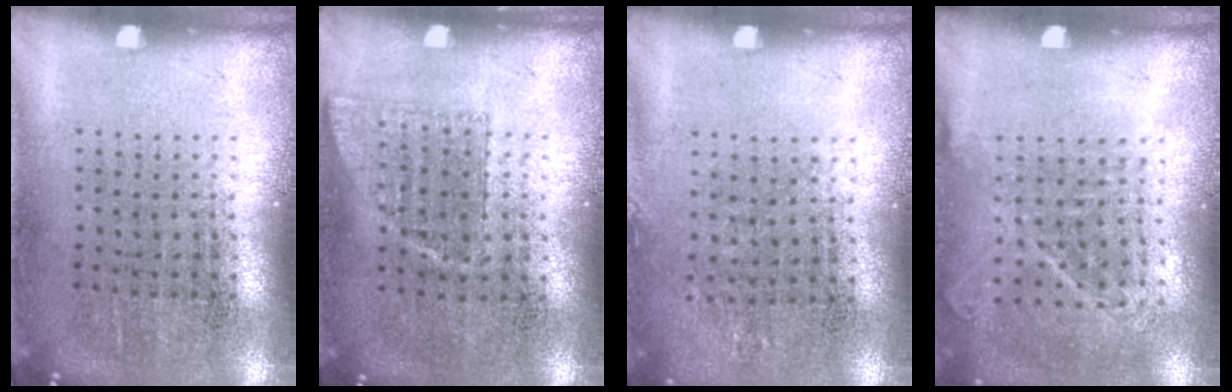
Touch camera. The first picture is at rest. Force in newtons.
{"total": 0.7, "press": 0.7, "slide": 0.2}
{"total": 0.7, "press": 0.7, "slide": 0.2}
{"total": 1.1, "press": 1.0, "slide": 0.5}